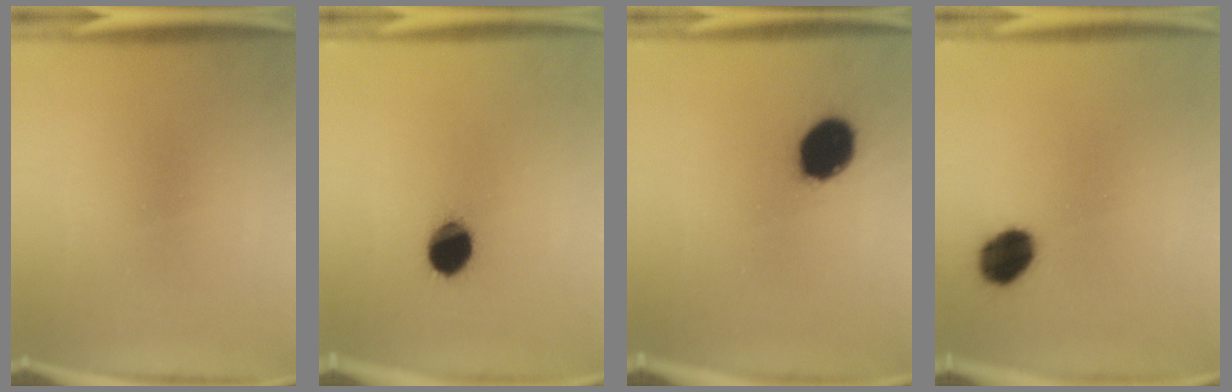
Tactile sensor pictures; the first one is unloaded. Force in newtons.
{"total": 9.6}
{"total": 14.0}
{"total": 9.0}